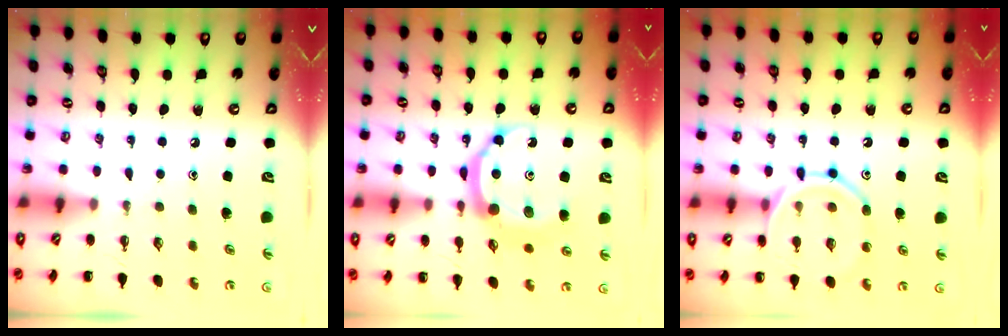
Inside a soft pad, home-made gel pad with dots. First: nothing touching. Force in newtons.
{"total": 12.0, "press": 11.9, "slide": 0.9}
{"total": 14.2, "press": 14.2, "slide": 1.3}